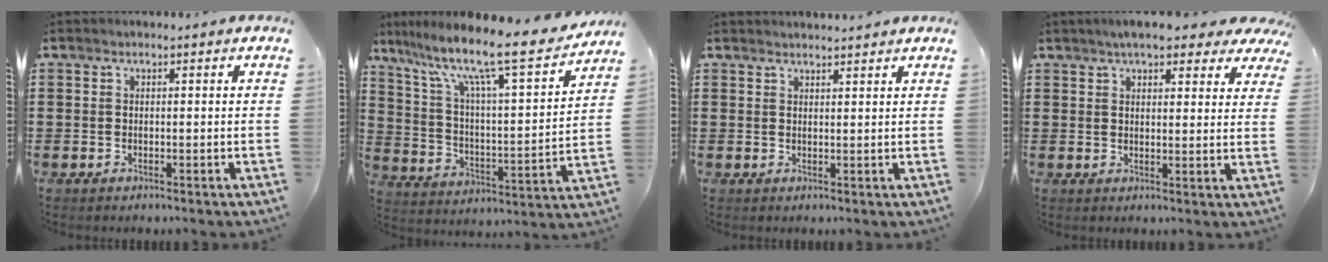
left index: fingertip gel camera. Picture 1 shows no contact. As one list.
[{"total": 12.5, "force": [9.6, 1.2, 7.9], "torque": [-0.171, -0.066, 0.150]}, {"total": 1.5, "force": [1.5, -0.1, 0.1], "torque": [-0.004, 0.001, 0.030]}, {"total": 5.6, "force": [4.6, 1.4, 2.8], "torque": [-0.053, -0.007, 0.080]}]